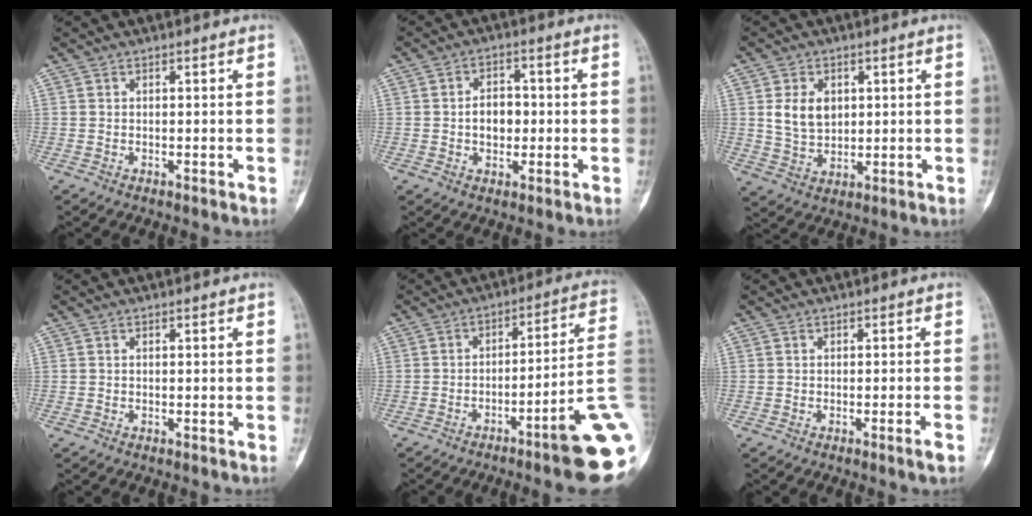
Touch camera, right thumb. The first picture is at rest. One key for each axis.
{"total": 5.9, "fx": -0.3, "fy": 4.2, "fz": 4.0, "tx": -0.044, "ty": 0.012, "tz": -0.007}
{"total": 7.3, "fx": 1.7, "fy": 5.3, "fz": 4.7, "tx": -0.064, "ty": -0.011, "tz": 0.040}
{"total": 0.0}
{"total": 14.7, "fx": -5.5, "fy": 0.8, "fz": 13.6, "tx": -0.135, "ty": 0.039, "tz": -0.079}
{"total": 1.9, "fx": -1.1, "fy": -0.2, "fz": 1.5, "tx": -0.024, "ty": -0.003, "tz": -0.019}